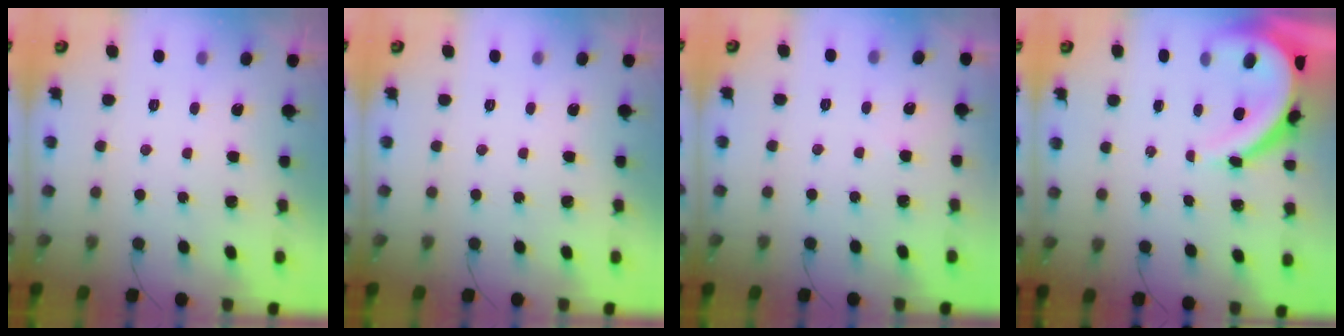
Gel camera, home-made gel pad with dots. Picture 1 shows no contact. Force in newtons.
{"total": 0.0}
{"total": 1.2, "press": 1.2, "slide": 0.3}
{"total": 9.7, "press": 9.6, "slide": 1.0}